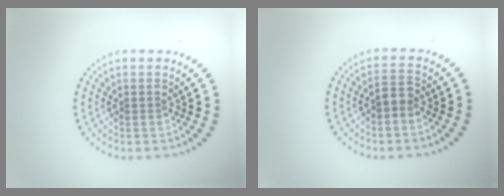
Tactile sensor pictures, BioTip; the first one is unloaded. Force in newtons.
{"total": 1.4, "press": 1.3, "slide": 0.6}